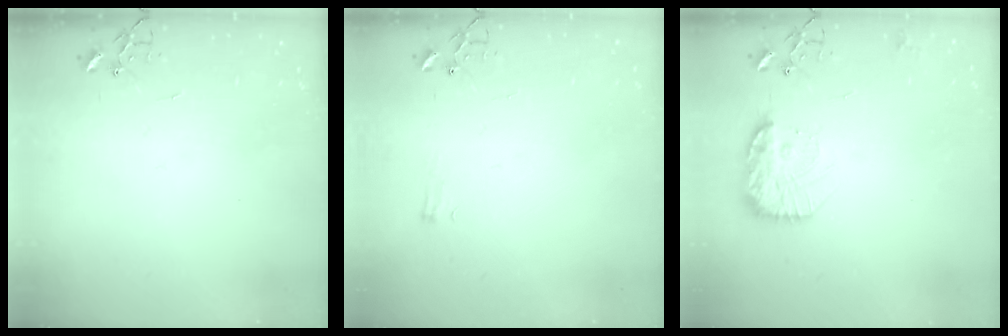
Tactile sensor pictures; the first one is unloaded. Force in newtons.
{"total": 4.4, "press": 4.3, "slide": 0.5}
{"total": 16.1, "press": 16.0, "slide": 1.4}